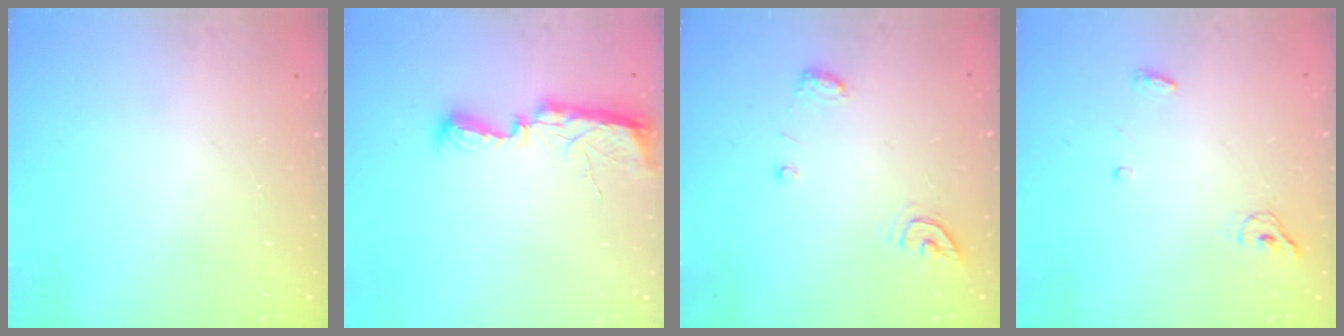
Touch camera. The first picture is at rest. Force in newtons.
{"total": 7.9, "press": 7.8, "slide": 0.8}
{"total": 6.4, "press": 6.4, "slide": 0.6}
{"total": 4.4, "press": 4.3, "slide": 1.1}